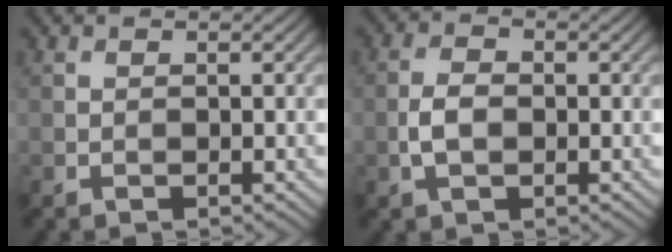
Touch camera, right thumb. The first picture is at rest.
{"total": 3.1, "force": [-0.6, 2.0, 2.4], "torque": [-0.051, 0.002, -0.013]}